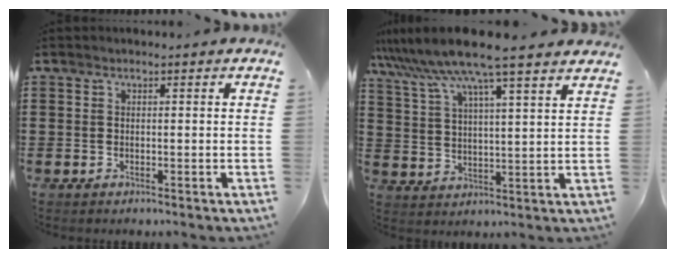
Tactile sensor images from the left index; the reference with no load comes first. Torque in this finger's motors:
{"motor_torque": [2.14, 0.00, 0.83, 0.21]}